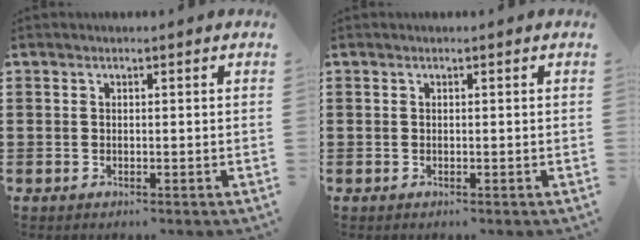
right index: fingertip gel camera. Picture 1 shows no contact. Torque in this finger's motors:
{"motor_torque": [0.33, 0.36, 0.00, 0.00]}